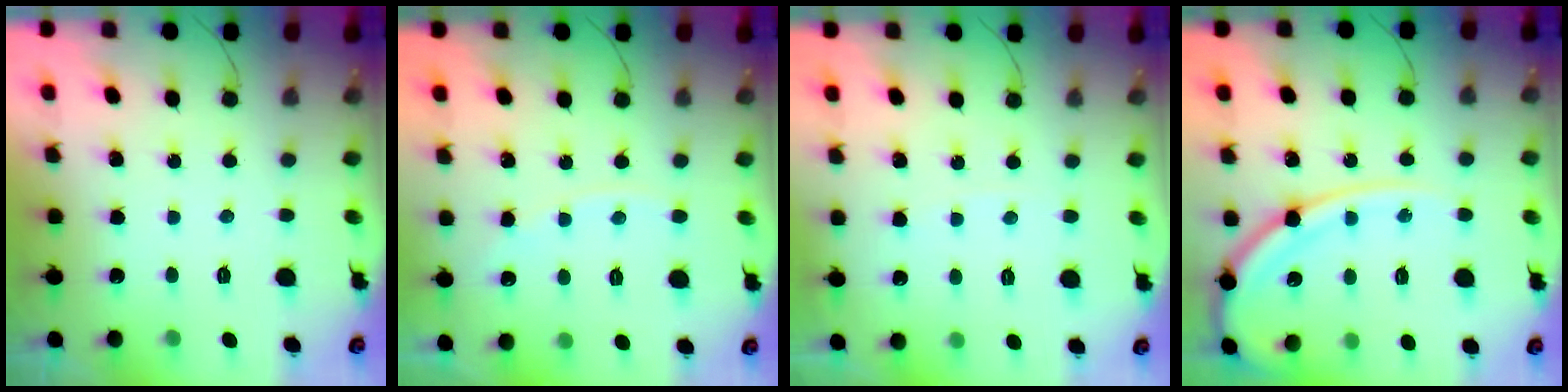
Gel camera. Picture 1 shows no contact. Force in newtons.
{"total": 3.1, "press": 3.1, "slide": 0.5}
{"total": 2.8, "press": 2.8, "slide": 0.3}
{"total": 14.5, "press": 14.4, "slide": 1.8}